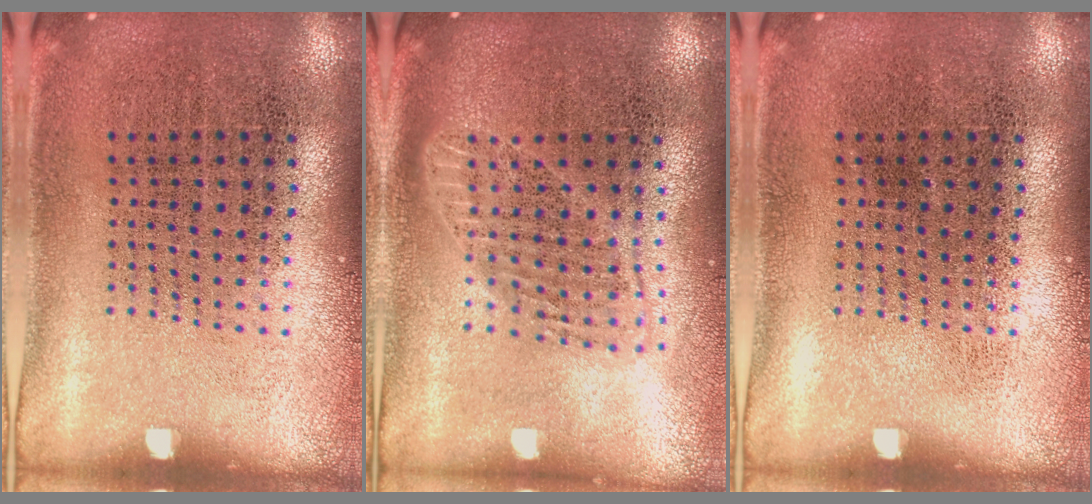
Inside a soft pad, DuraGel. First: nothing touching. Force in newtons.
{"total": 1.7, "press": 1.5, "slide": 0.9}
{"total": 0.0}